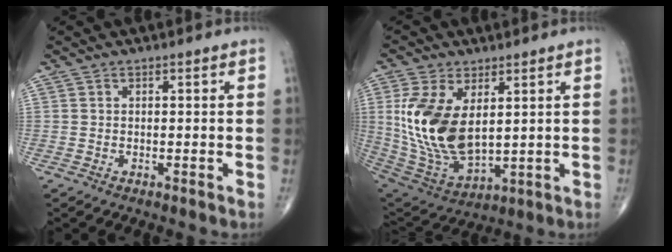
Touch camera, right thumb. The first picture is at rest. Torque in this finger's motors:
{"motor_torque": [0.32, 0.43, 1.77, 0.50, 0.65]}